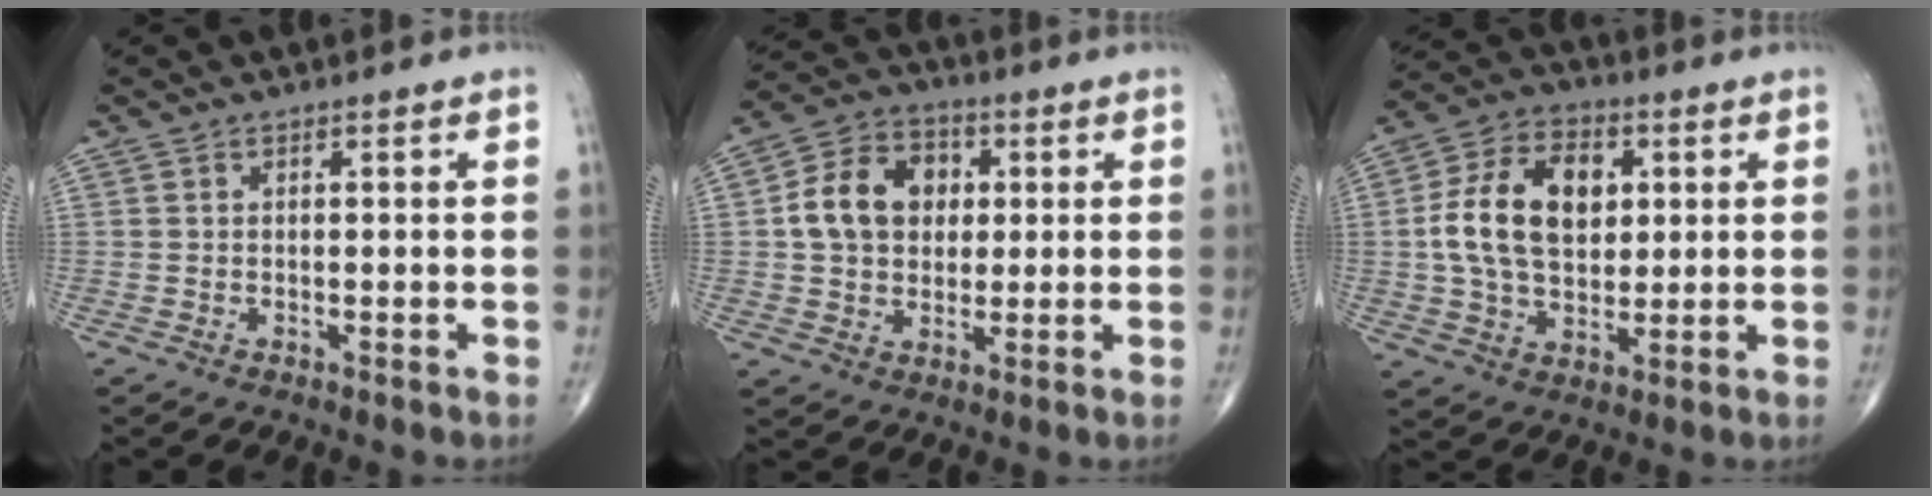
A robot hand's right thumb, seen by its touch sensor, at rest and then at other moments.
{"total": 12.1, "force": [1.6, 9.4, 7.5], "torque": [-0.104, 0.013, 0.021]}
{"total": 15.4, "force": [2.3, 10.1, 11.4], "torque": [-0.183, 0.008, 0.037]}